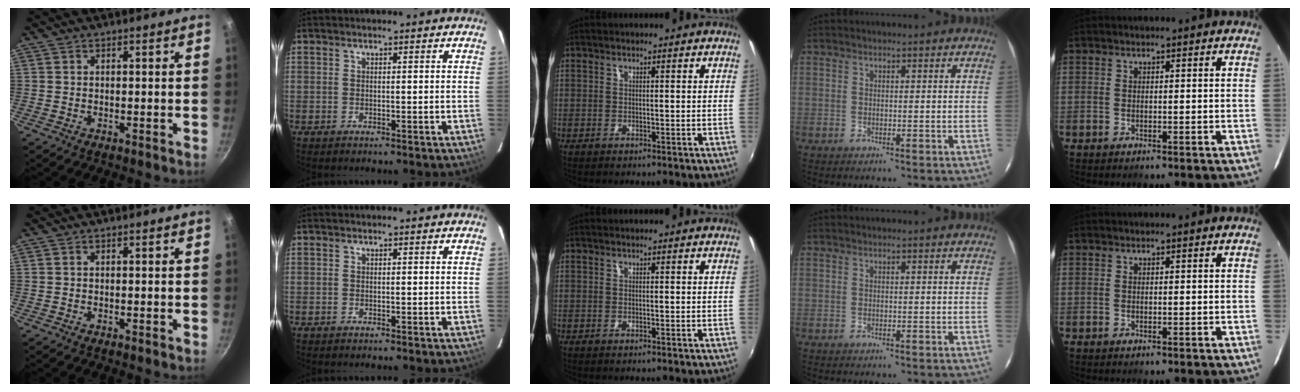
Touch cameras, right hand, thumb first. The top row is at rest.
{}